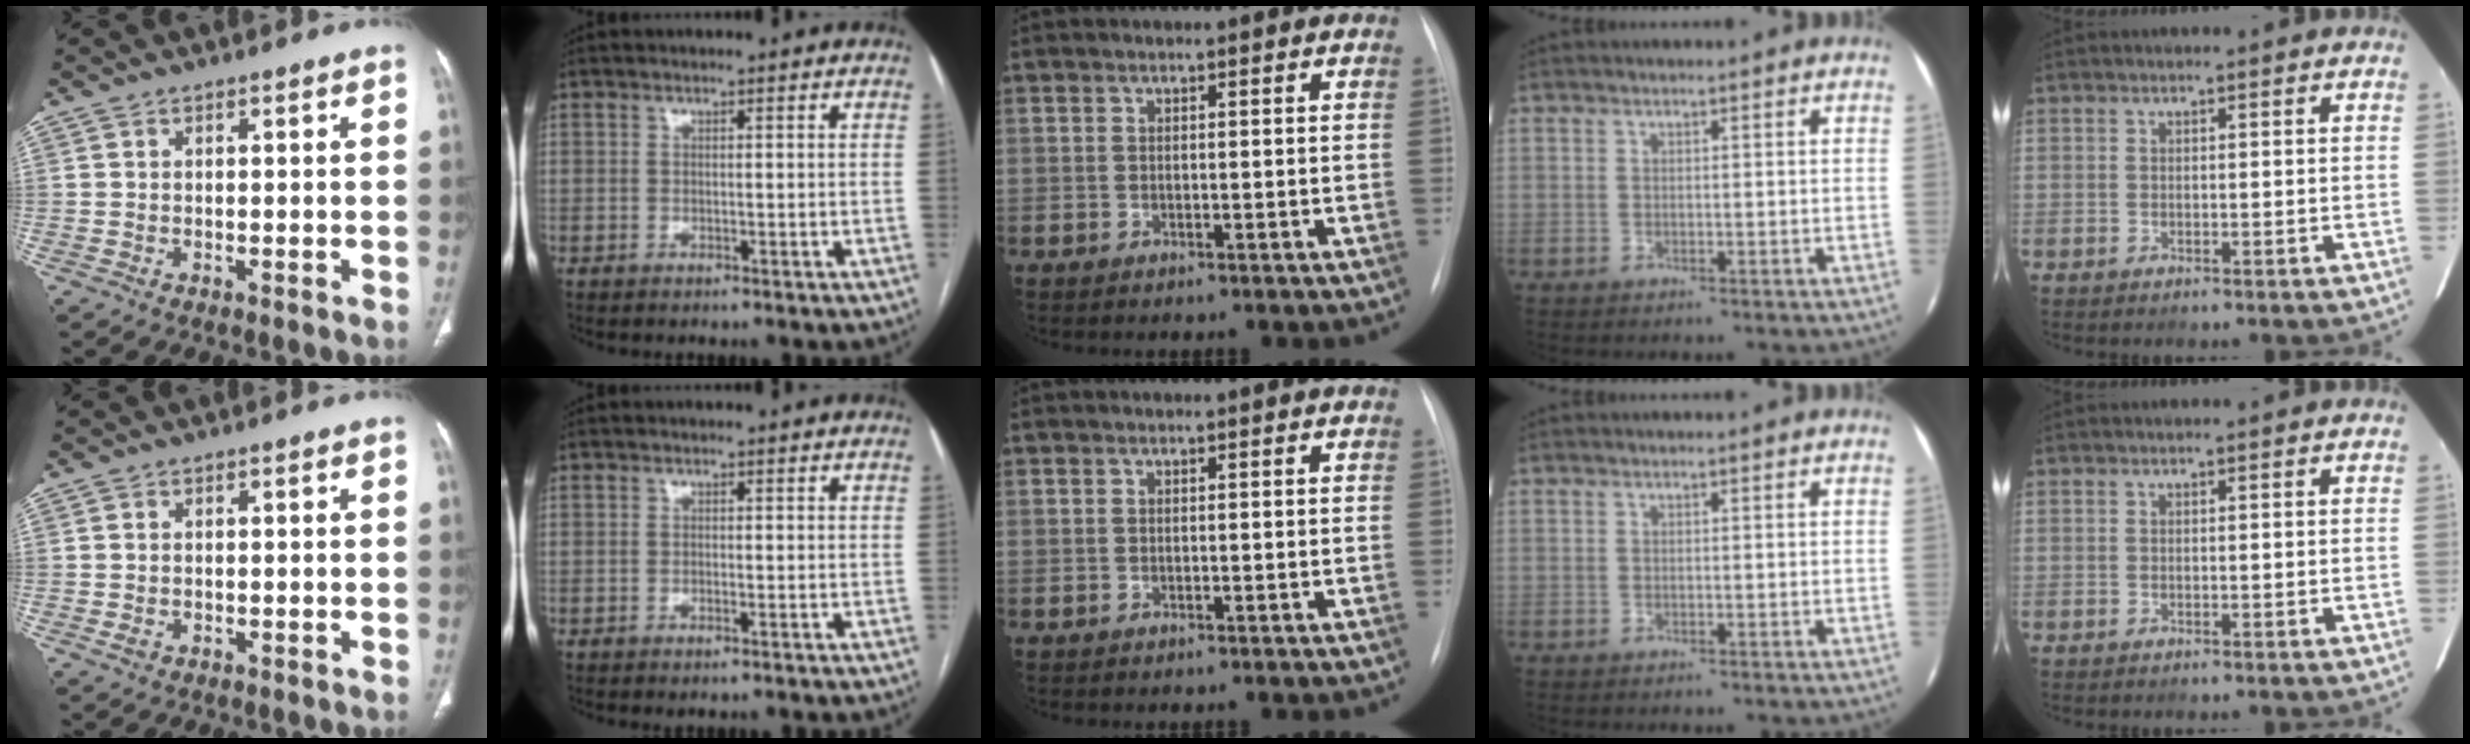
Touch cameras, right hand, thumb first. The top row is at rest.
{"thumb": {"total": 1.4, "force": [-0.3, 1.1, 0.8], "torque": [-0.018, 0.004, -0.002]}, "index": {"total": 0.7, "force": [-0.4, 0.1, 0.6], "torque": [-0.008, -0.001, -0.005]}}